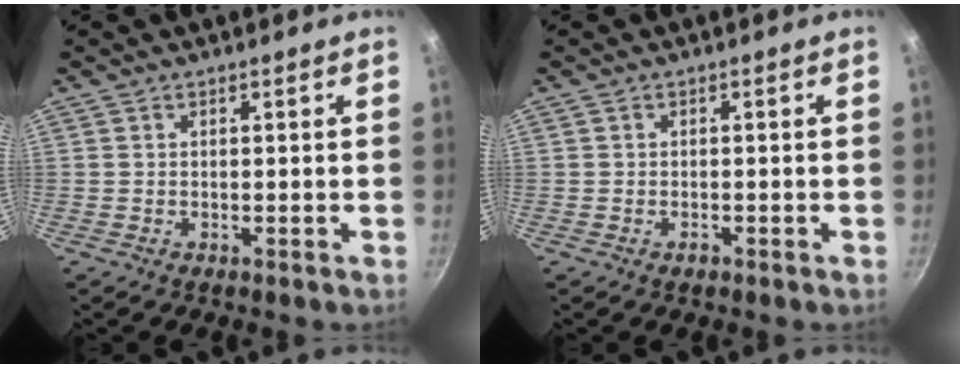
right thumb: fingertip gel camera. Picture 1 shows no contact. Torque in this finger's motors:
{"motor_torque": [-0.24, 0.05, -0.39, 0.30, 0.03]}